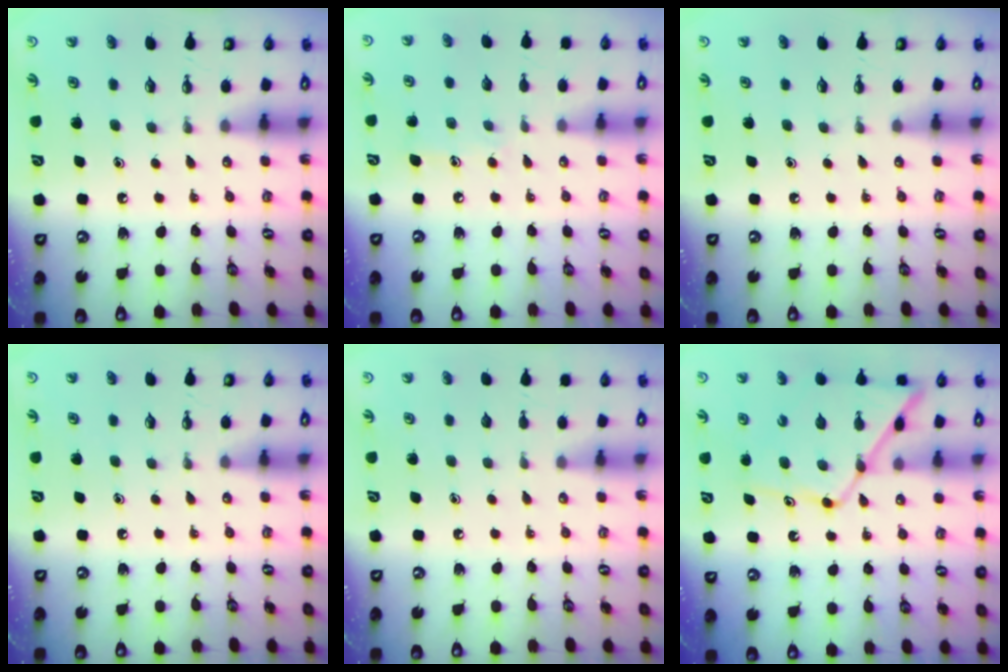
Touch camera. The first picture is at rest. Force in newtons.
{"total": 6.5, "press": 6.5, "slide": 0.6}
{"total": 0.0}
{"total": 0.0}
{"total": 0.0}
{"total": 13.1, "press": 13.0, "slide": 1.1}